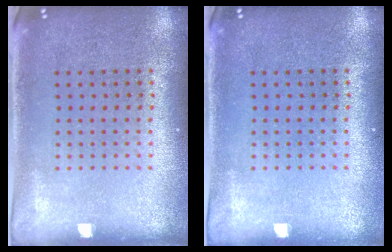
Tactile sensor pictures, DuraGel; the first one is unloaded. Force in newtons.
{"total": 0.0}